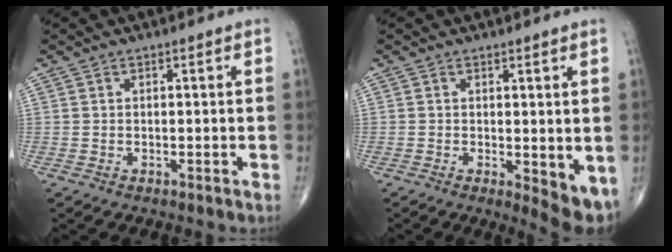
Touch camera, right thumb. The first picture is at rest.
{"total": 6.0, "force": [-0.6, 2.1, 5.6], "torque": [-0.069, -0.016, -0.004]}